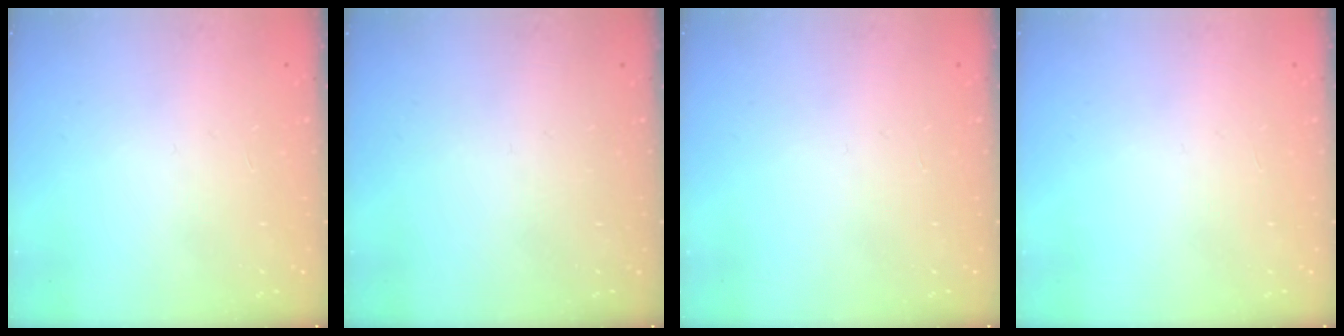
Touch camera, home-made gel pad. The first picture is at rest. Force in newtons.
{"total": 0.0}
{"total": 0.0}
{"total": 0.0}